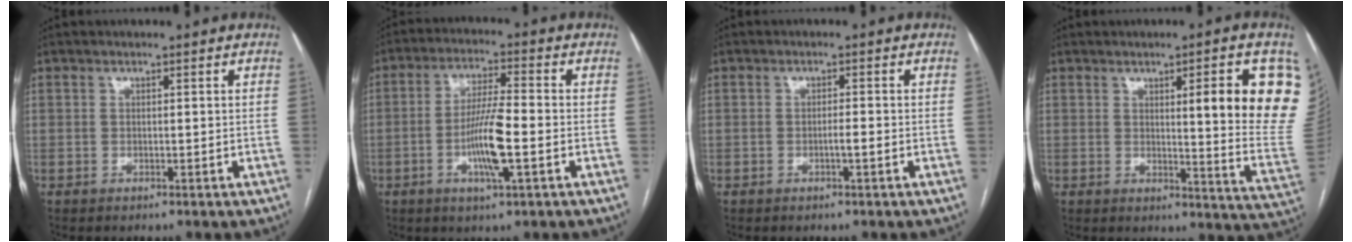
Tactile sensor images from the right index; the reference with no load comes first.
{"total": 8.7, "force": [-2.3, 0.7, 8.4], "torque": [-0.158, -0.003, -0.046]}
{"total": 1.3, "force": [-0.5, 0.0, 1.2], "torque": [-0.021, 0.001, -0.008]}
{"total": 14.8, "force": [4.5, 1.1, 14.0], "torque": [-0.138, -0.020, 0.053]}